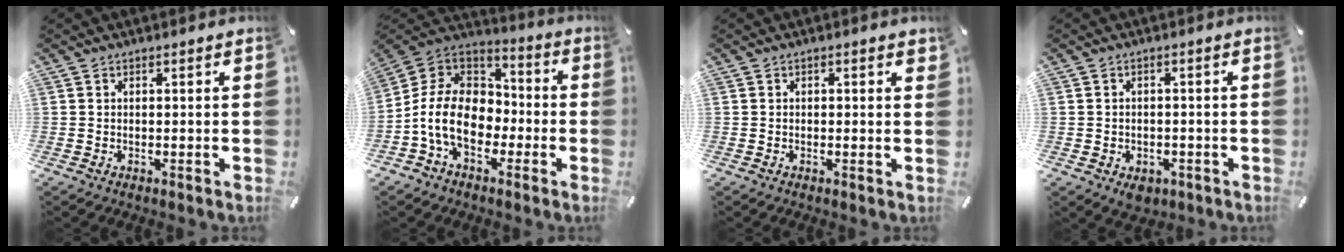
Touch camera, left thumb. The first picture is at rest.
{"total": 14.6, "force": [-5.3, 10.7, 8.4], "torque": [-0.194, 0.030, -0.100]}
{"total": 0.7, "force": [0.1, 0.4, 0.6], "torque": [-0.011, 0.004, 0.001]}
{"total": 3.7, "force": [-1.6, 2.8, 1.7], "torque": [-0.019, 0.006, -0.029]}